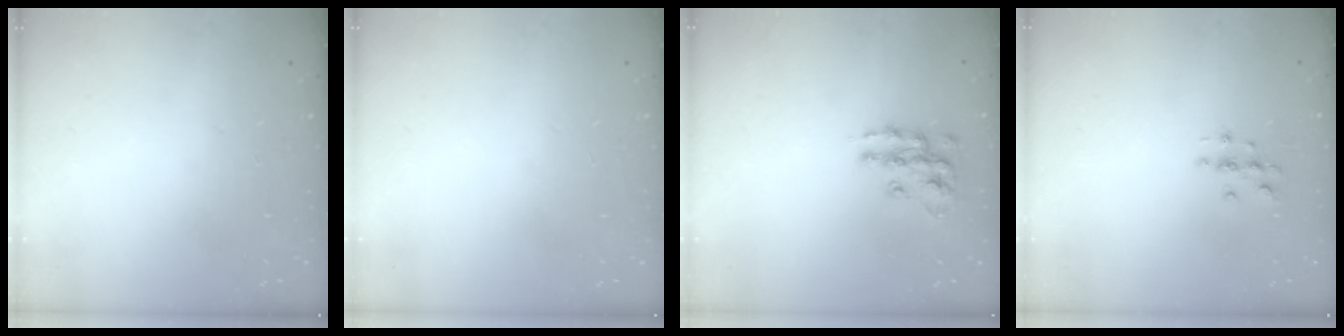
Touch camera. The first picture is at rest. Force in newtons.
{"total": 0.0}
{"total": 11.7, "press": 11.6, "slide": 0.8}
{"total": 3.0, "press": 3.0, "slide": 0.3}